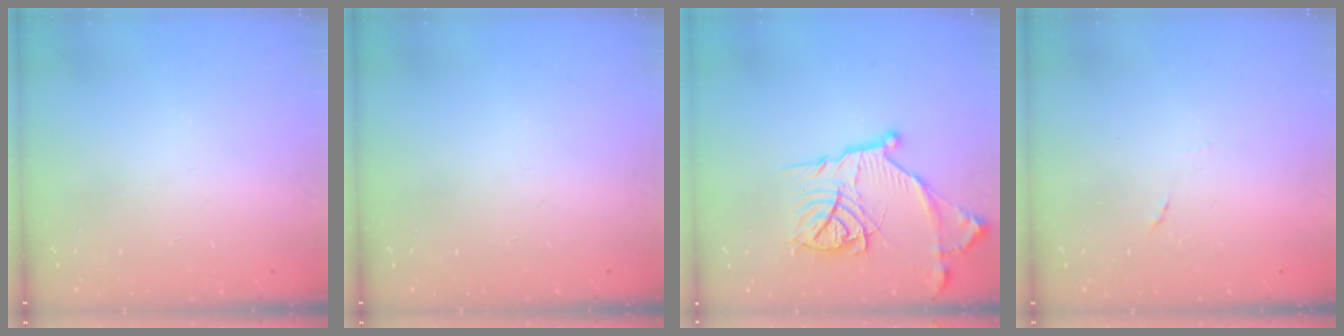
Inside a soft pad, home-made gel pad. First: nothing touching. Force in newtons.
{"total": 0.0}
{"total": 17.5, "press": 17.4, "slide": 1.6}
{"total": 4.9, "press": 4.7, "slide": 1.1}